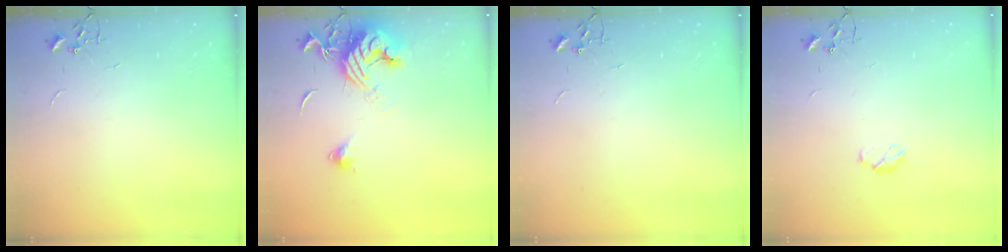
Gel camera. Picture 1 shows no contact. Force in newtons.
{"total": 14.2, "press": 14.1, "slide": 1.8}
{"total": 0.0}
{"total": 4.6, "press": 4.6, "slide": 0.6}